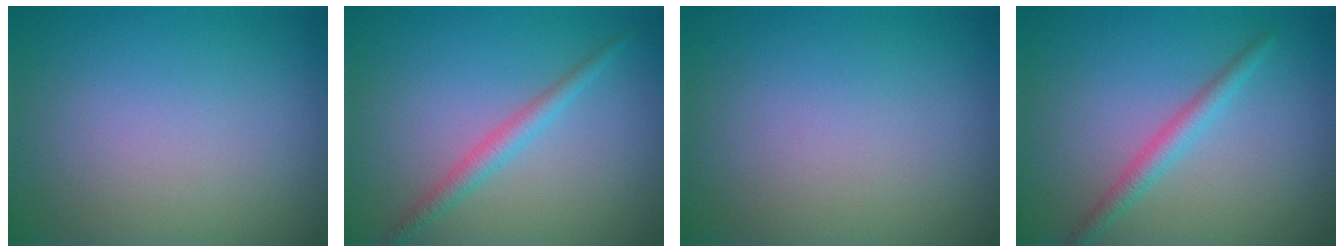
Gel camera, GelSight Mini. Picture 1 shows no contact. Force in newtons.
{"total": 2.0, "press": 2.0, "slide": 0.1}
{"total": 0.0}
{"total": 2.1, "press": 2.1, "slide": 0.1}